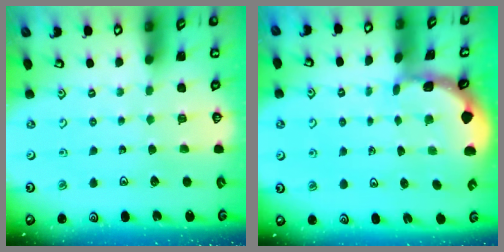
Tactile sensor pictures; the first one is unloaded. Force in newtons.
{"total": 1.5, "press": 1.5, "slide": 0.1}